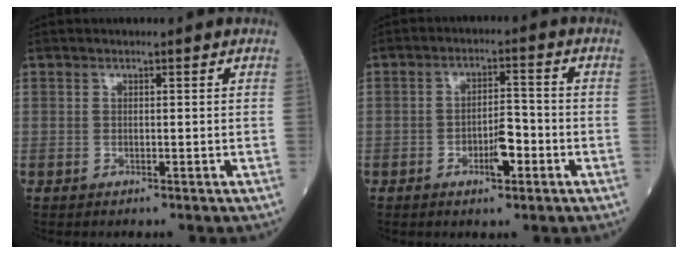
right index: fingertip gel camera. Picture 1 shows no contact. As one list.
[{"total": 4.7, "force": [-1.9, 1.6, 3.9], "torque": [-0.065, 0.008, -0.027]}]